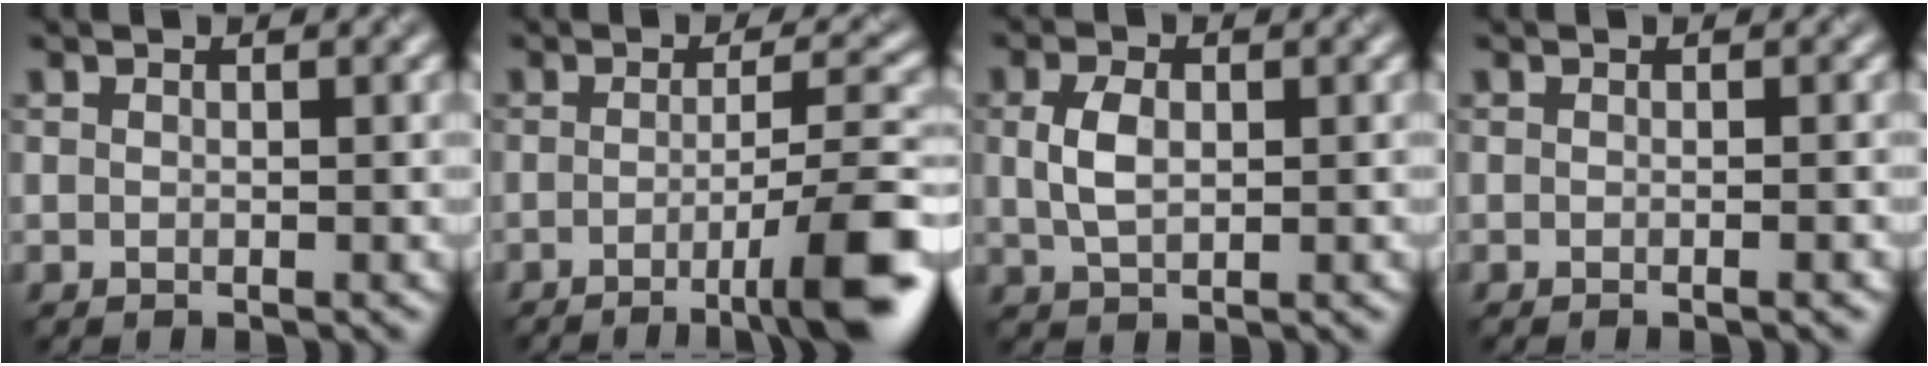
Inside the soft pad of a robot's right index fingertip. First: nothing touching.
{"total": 8.9, "force": [-3.6, 1.6, 7.9], "torque": [-0.095, 0.005, -0.047]}
{"total": 2.6, "force": [-0.1, 1.6, 2.0], "torque": [-0.046, 0.009, 0.009]}
{"total": 1.8, "force": [-0.4, 0.8, 1.5], "torque": [-0.002, 0.007, -0.018]}